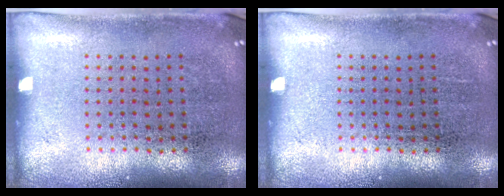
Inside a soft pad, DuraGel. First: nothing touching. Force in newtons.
{"total": 0.0}